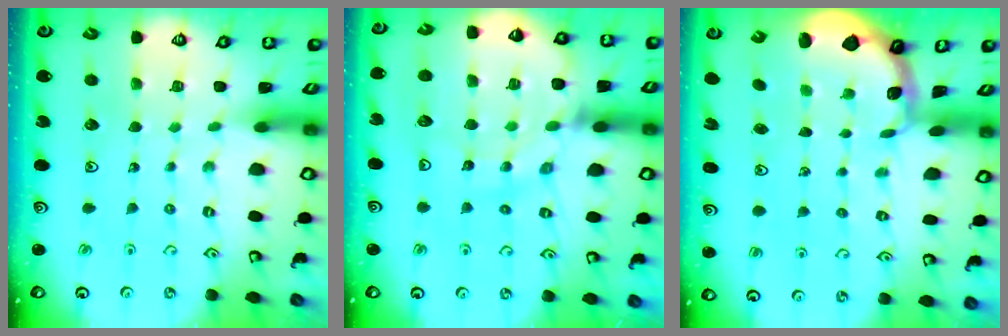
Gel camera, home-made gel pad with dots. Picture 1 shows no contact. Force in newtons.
{"total": 16.0, "press": 15.9, "slide": 1.9}
{"total": 1.1, "press": 1.0, "slide": 0.4}